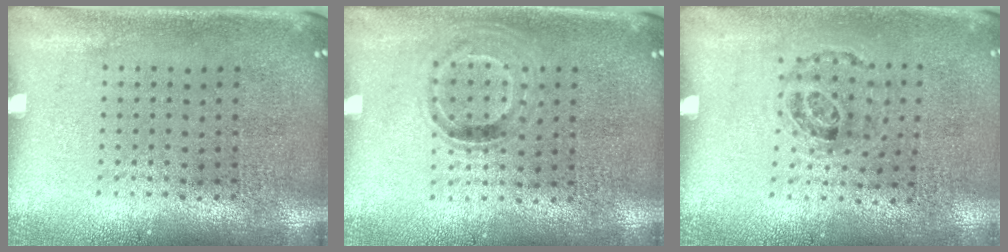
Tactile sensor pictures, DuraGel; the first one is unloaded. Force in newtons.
{"total": 1.0, "press": 0.8, "slide": 0.6}
{"total": 1.0, "press": 0.6, "slide": 0.8}